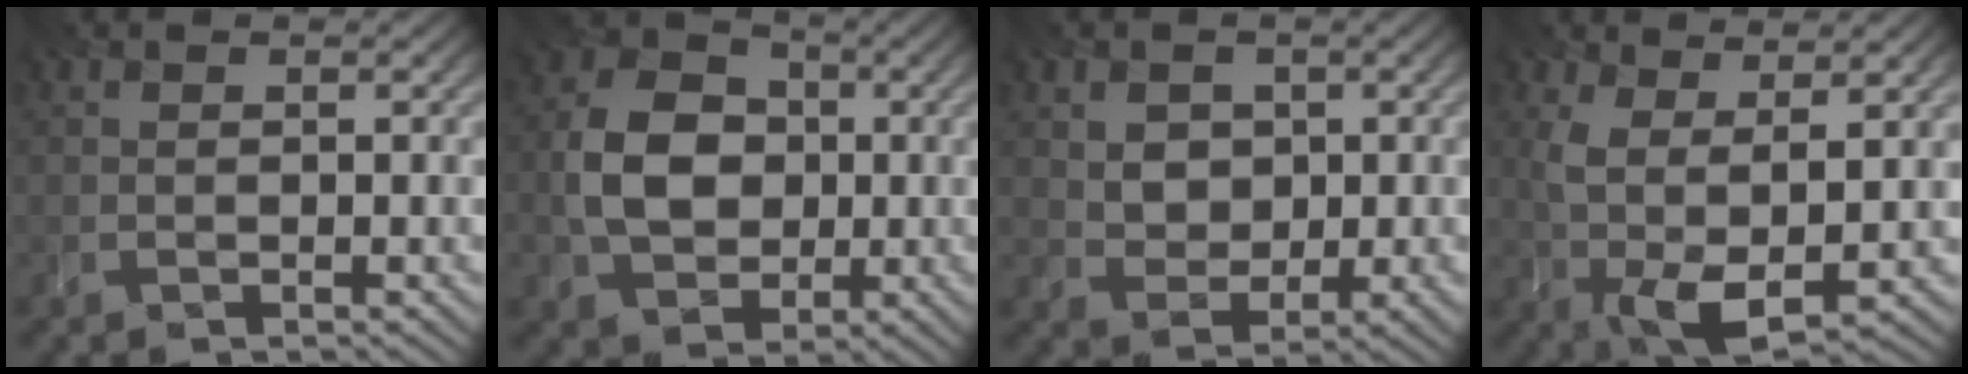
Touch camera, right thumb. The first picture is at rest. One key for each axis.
{"total": 8.0, "fx": -0.4, "fy": 6.4, "fz": 4.8, "tx": -0.104, "ty": 0.003, "tz": -0.016}
{"total": 3.9, "fx": 1.2, "fy": 3.2, "fz": 1.9, "tx": -0.049, "ty": -0.007, "tz": 0.017}
{"total": 7.3, "fx": 1.3, "fy": 2.8, "fz": 6.6, "tx": -0.142, "ty": -0.006, "tz": 0.025}